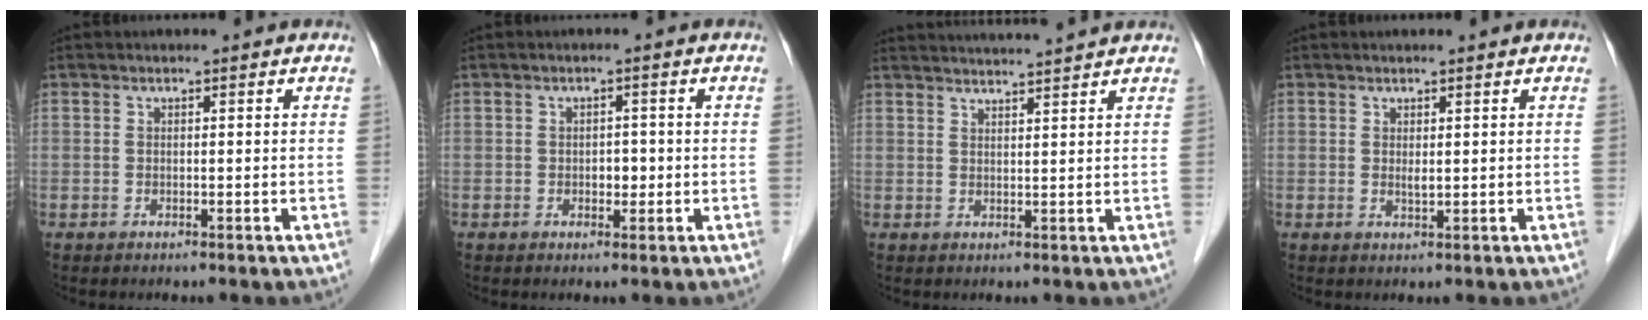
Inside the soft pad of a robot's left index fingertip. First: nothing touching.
{"total": 1.8, "force": [-0.3, 1.2, 1.3], "torque": [-0.017, 0.003, -0.003]}
{"total": 7.9, "force": [7.4, -1.4, 2.3], "torque": [-0.037, 0.019, 0.103]}
{"total": 1.1, "force": [0.4, 0.2, 1.0], "torque": [-0.022, -0.003, 0.008]}